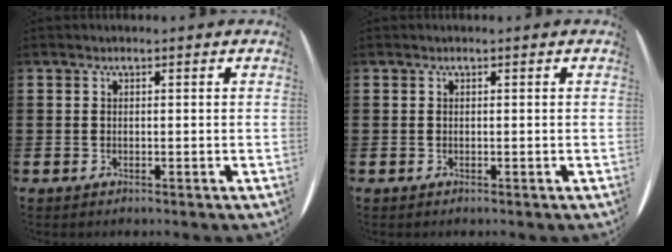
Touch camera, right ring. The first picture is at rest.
{"total": 0.0}